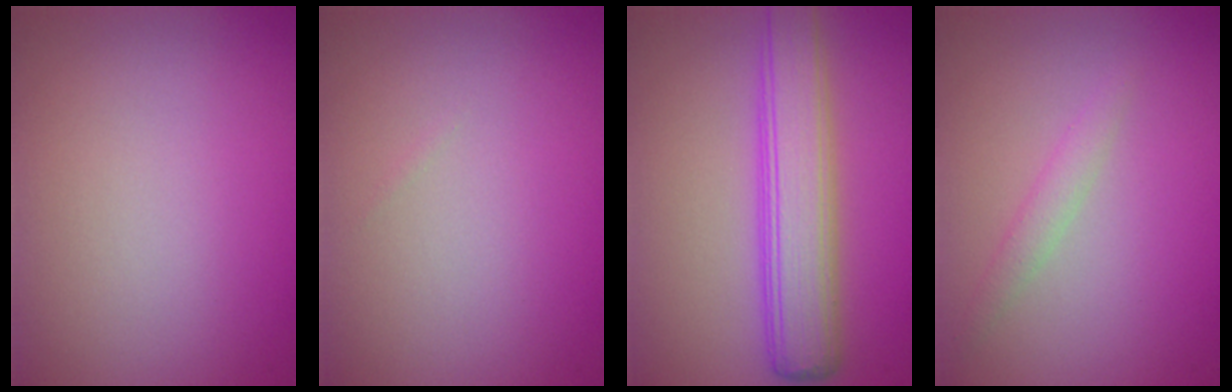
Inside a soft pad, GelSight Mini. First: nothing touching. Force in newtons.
{"total": 0.0}
{"total": 5.6, "press": 5.6, "slide": 0.1}
{"total": 2.0, "press": 2.0, "slide": 0.2}